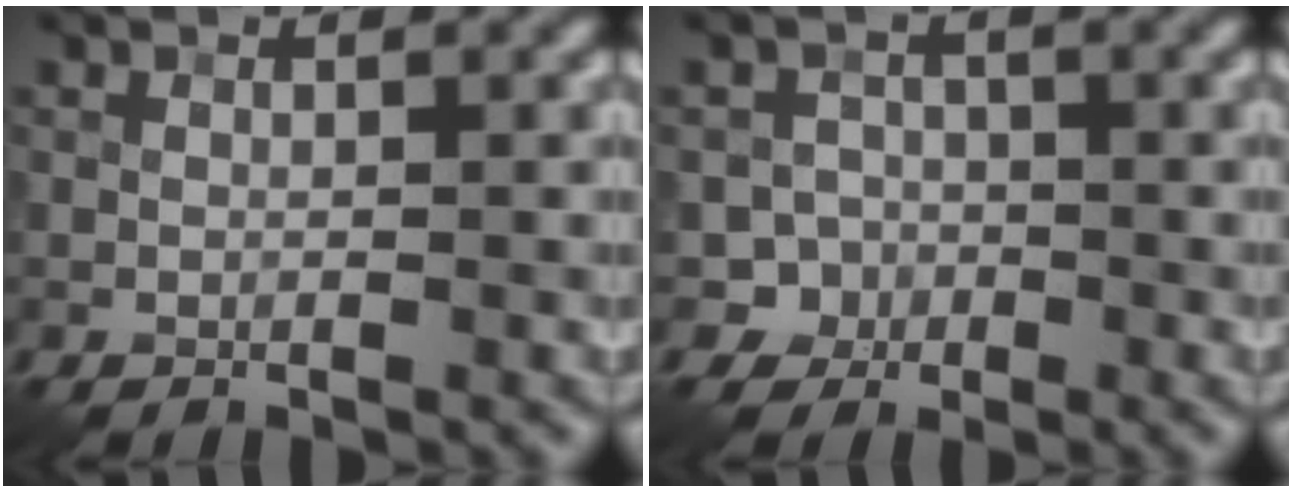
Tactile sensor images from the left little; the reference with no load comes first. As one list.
[{"total": 2.6, "force": [-1.3, 2.3, -0.1], "torque": [0.032, 0.006, -0.025]}]